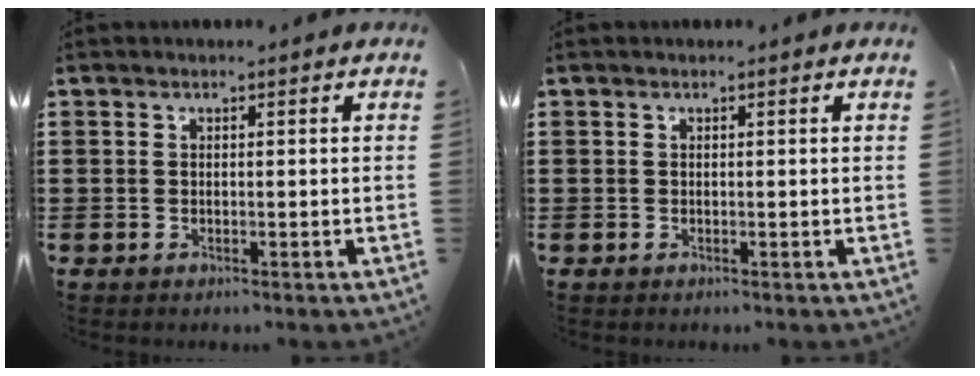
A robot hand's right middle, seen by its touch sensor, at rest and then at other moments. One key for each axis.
{"total": 0.0}